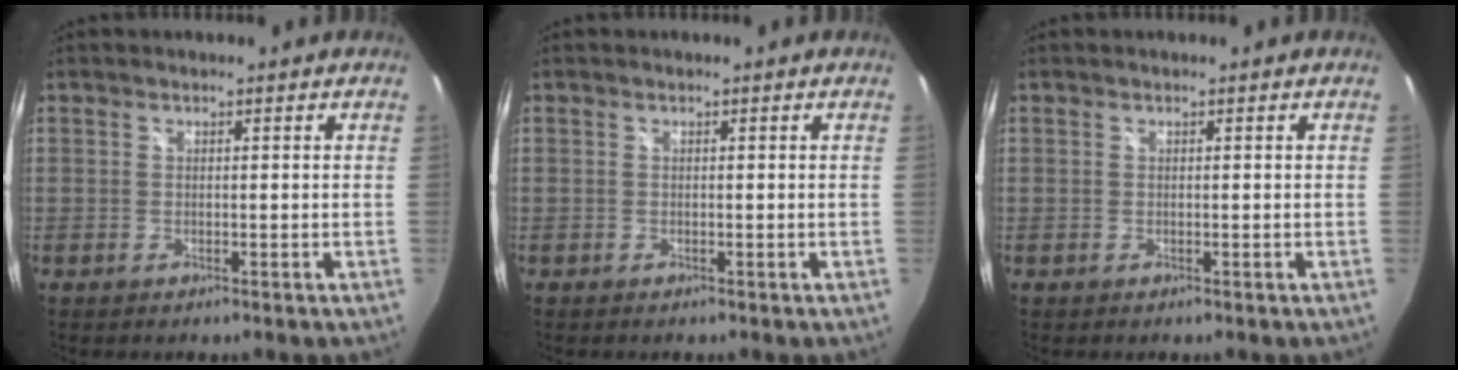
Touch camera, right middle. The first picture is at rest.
{"total": 0.0}
{"total": 0.0}